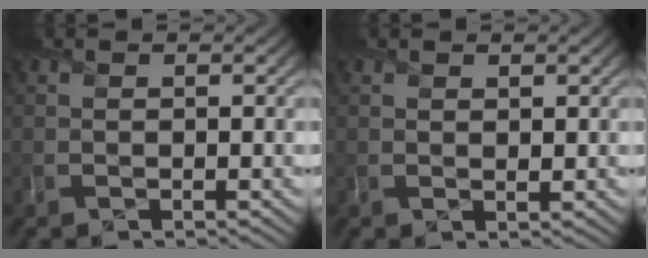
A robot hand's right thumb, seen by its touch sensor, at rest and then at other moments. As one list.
[{"total": 0.8, "force": [0.6, 0.3, 0.4], "torque": [-0.008, -0.002, 0.011]}]